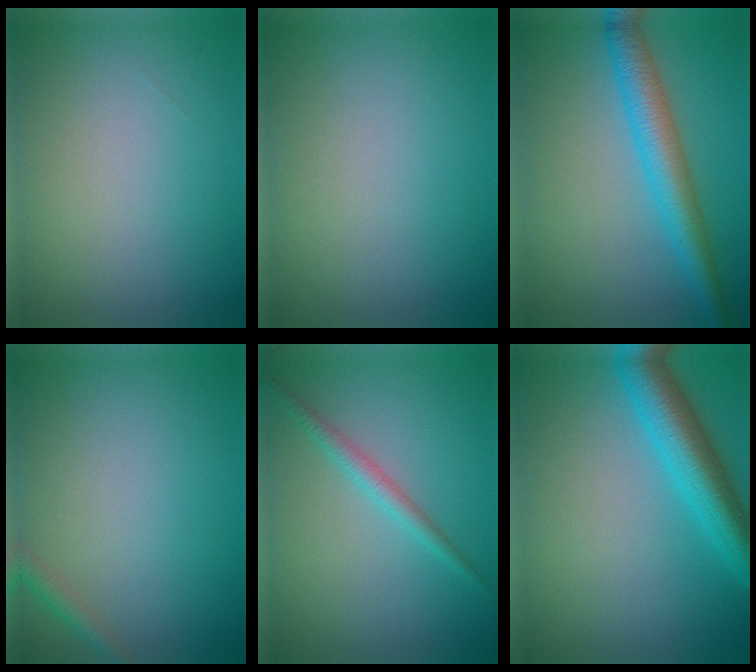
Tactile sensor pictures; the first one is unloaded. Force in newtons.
{"total": 0.0}
{"total": 5.0, "press": 5.0, "slide": 0.1}
{"total": 1.3, "press": 1.3, "slide": 0.1}
{"total": 1.8, "press": 1.8, "slide": 0.0}
{"total": 6.3, "press": 6.3, "slide": 0.3}